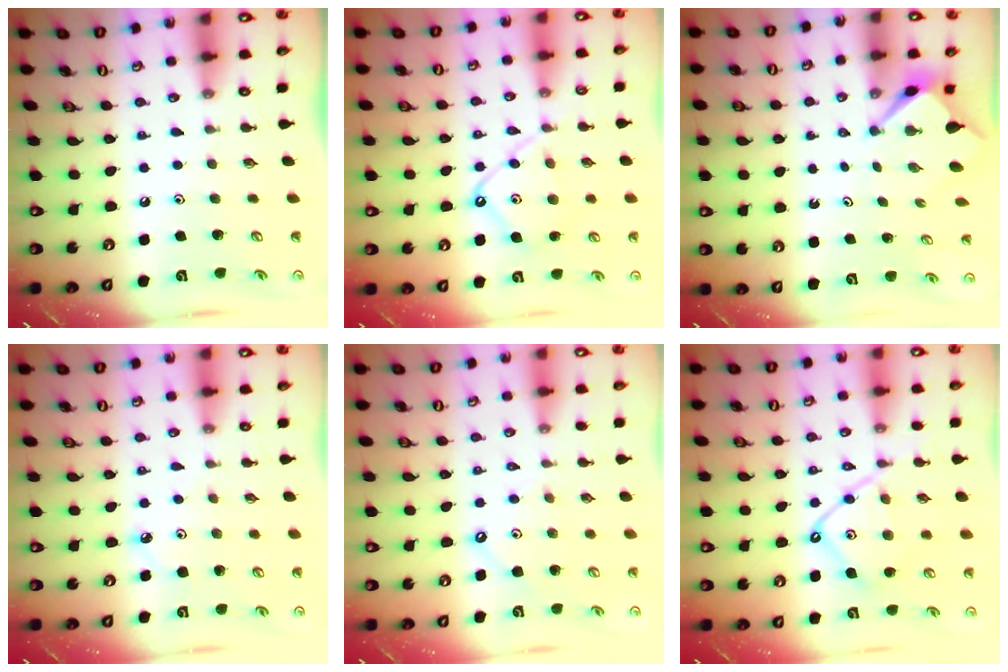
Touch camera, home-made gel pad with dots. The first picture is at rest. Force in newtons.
{"total": 11.3, "press": 11.3, "slide": 1.1}
{"total": 3.2, "press": 3.2, "slide": 0.2}
{"total": 4.8, "press": 4.7, "slide": 0.6}
{"total": 1.8, "press": 1.8, "slide": 0.3}
{"total": 11.8, "press": 11.7, "slide": 1.0}